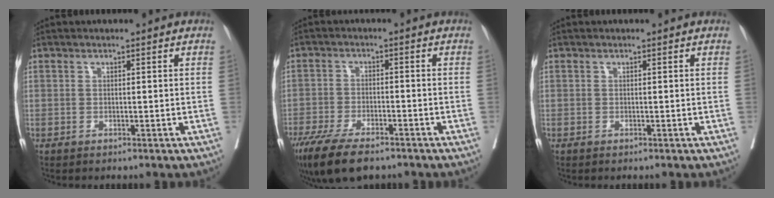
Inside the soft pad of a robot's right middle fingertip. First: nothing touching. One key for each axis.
{"total": 10.9, "fx": -8.1, "fy": 3.3, "fz": 6.5, "tx": -0.114, "ty": -0.021, "tz": -0.135}
{"total": 0.0}